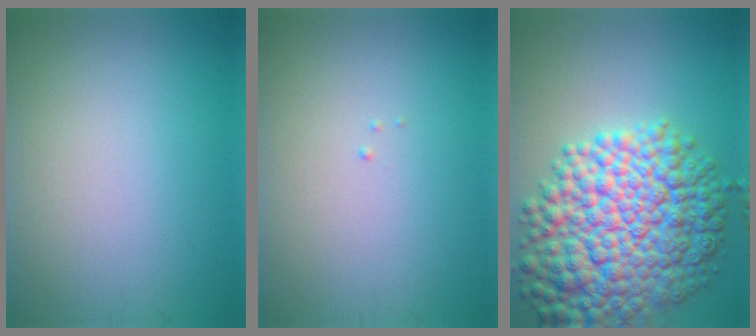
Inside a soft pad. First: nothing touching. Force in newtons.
{"total": 0.0}
{"total": 12.6, "press": 12.6, "slide": 0.3}